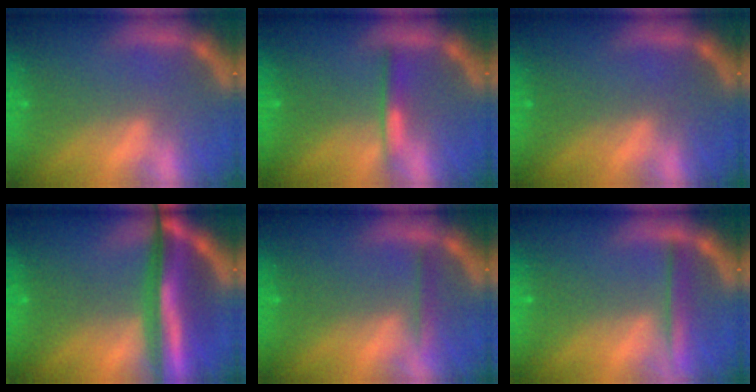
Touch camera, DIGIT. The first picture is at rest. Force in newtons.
{"total": 1.9}
{"total": 0.0}
{"total": 10.0}
{"total": 1.4}
{"total": 2.5}